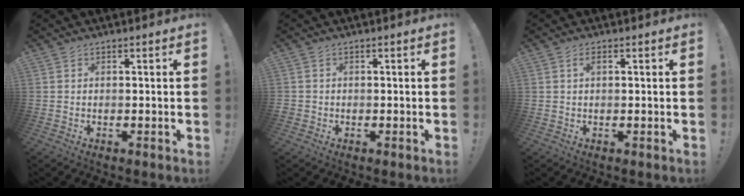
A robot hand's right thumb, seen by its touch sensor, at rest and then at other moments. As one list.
[{"total": 1.3, "force": [-0.4, 1.2, 0.3], "torque": [-0.004, 0.003, -0.006]}, {"total": 1.2, "force": [0.3, 0.4, 1.1], "torque": [-0.023, 0.005, 0.005]}]